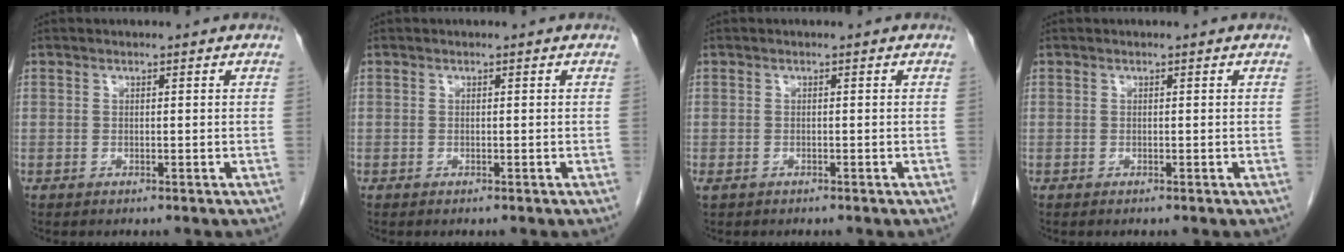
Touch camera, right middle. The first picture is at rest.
{"total": 0.0}
{"total": 1.3, "force": [-0.9, 0.7, 0.6], "torque": [-0.011, -0.002, -0.008]}
{"total": 0.0}